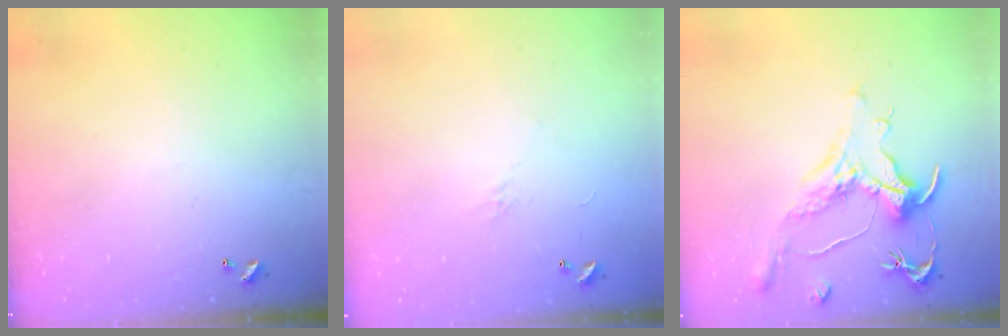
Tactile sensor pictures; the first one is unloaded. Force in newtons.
{"total": 5.6, "press": 5.5, "slide": 0.9}
{"total": 1.3, "press": 1.1, "slide": 0.7}